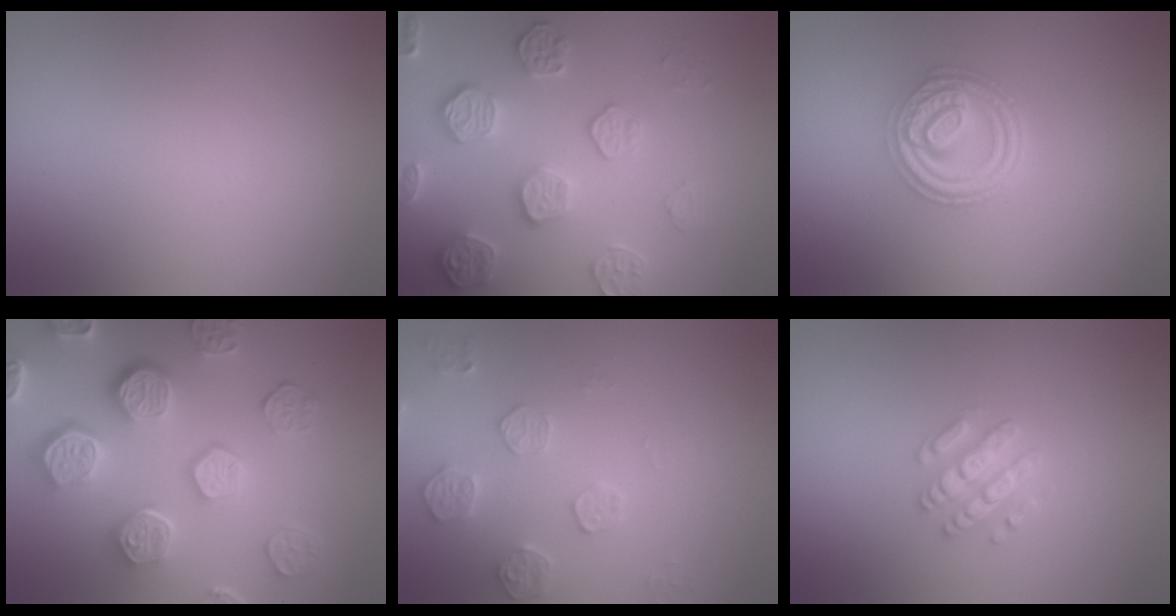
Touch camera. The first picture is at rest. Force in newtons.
{"total": 4.6, "press": 4.5, "slide": 0.7}
{"total": 4.5, "press": 3.7, "slide": 2.6}
{"total": 7.7, "press": 6.0, "slide": 4.9}
{"total": 2.7, "press": 2.7, "slide": 0.5}
{"total": 2.6, "press": 2.6, "slide": 0.3}